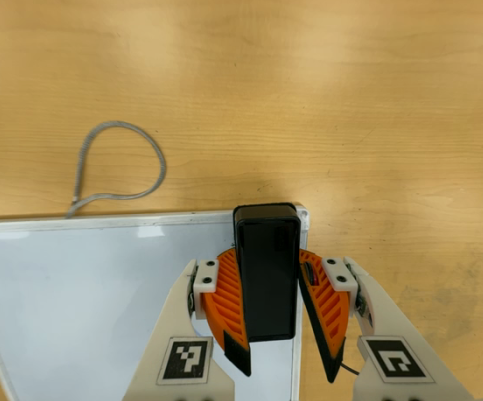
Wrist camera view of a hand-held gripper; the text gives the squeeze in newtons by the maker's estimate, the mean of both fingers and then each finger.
{"total": 10.7, "left": 12.0, "right": 9.4}